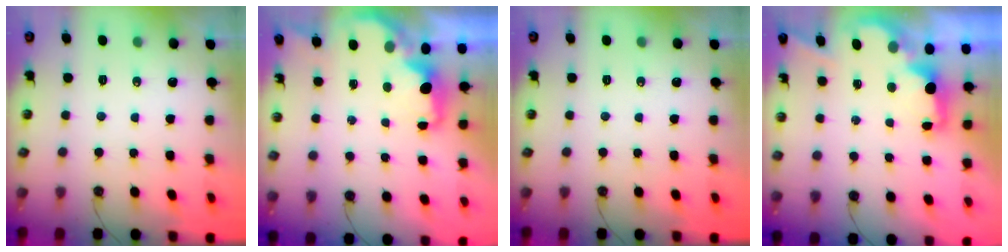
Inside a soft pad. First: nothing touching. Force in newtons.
{"total": 2.2, "press": 2.0, "slide": 0.8}
{"total": 0.0}
{"total": 3.0, "press": 2.9, "slide": 0.5}